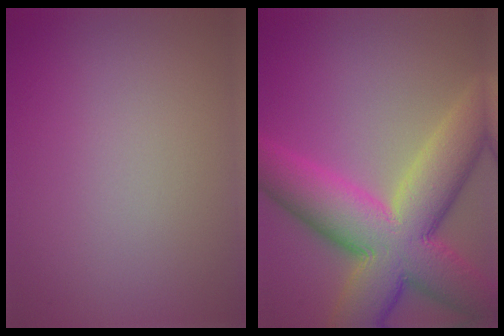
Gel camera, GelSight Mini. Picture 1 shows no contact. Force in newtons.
{"total": 13.2, "press": 13.2, "slide": 0.8}